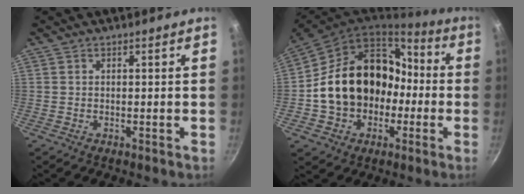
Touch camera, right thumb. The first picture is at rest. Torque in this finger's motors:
{"motor_torque": [2.50, 2.50, 0.54, -0.47, 0.56]}